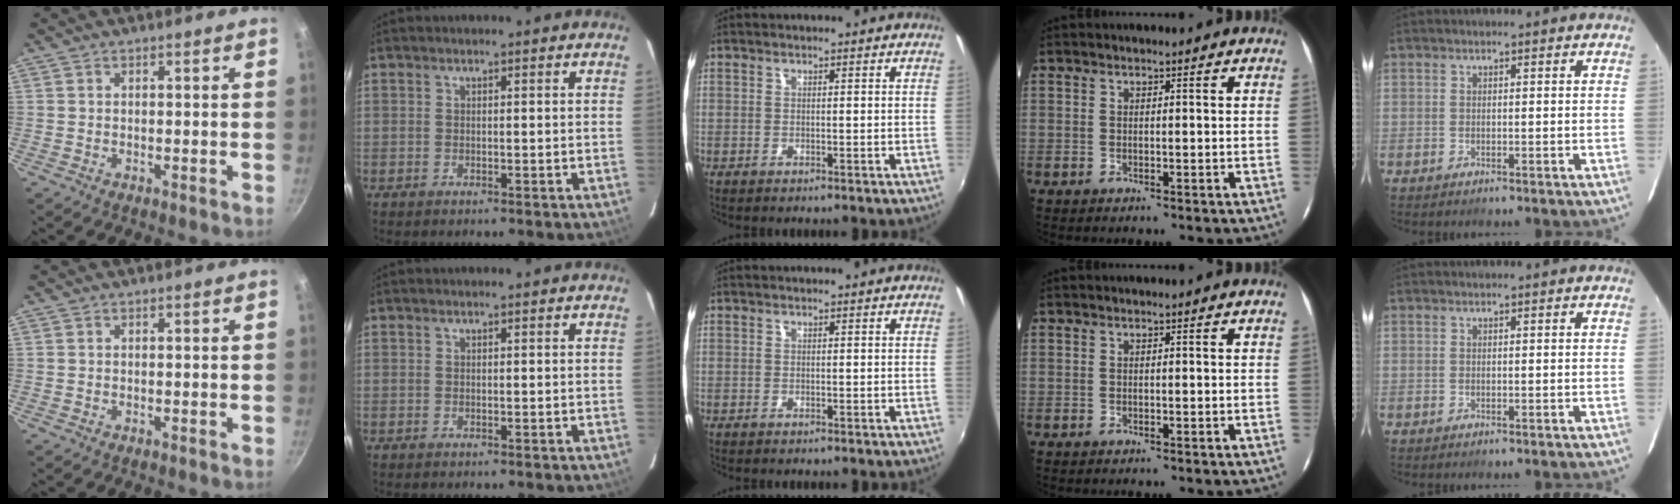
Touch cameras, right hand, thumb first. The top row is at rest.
{}